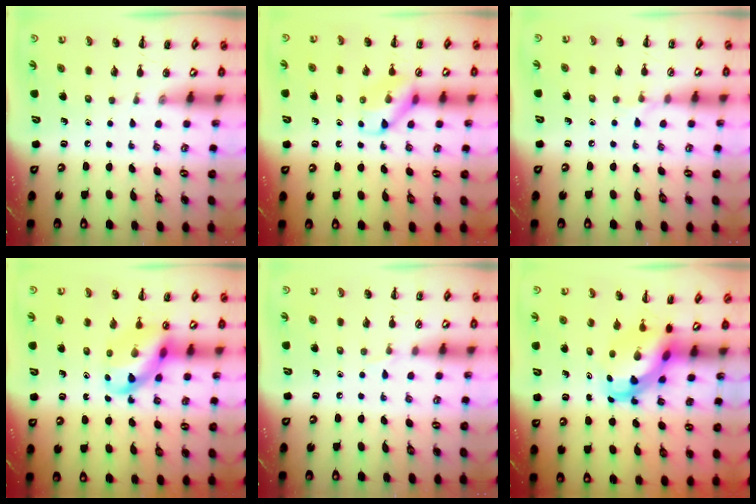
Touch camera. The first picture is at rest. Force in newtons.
{"total": 11.9, "press": 11.8, "slide": 1.4}
{"total": 4.3, "press": 4.0, "slide": 1.6}
{"total": 11.1, "press": 10.7, "slide": 2.9}
{"total": 3.1, "press": 2.9, "slide": 1.2}
{"total": 5.0, "press": 4.8, "slide": 1.1}